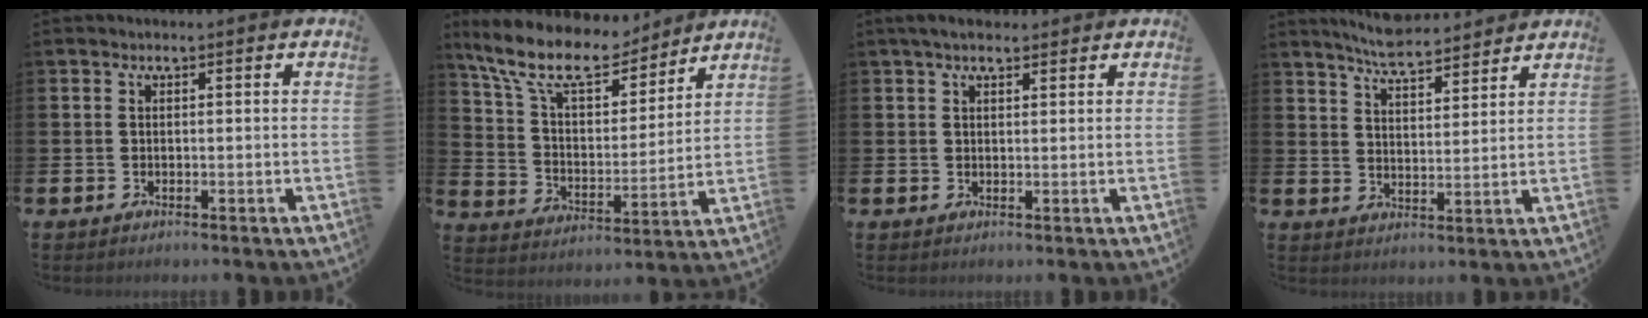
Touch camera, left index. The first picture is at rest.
{"total": 11.9, "force": [10.0, 4.0, 4.9], "torque": [-0.134, -0.056, 0.179]}
{"total": 3.3, "force": [2.6, 1.3, 1.5], "torque": [-0.024, 0.000, 0.046]}
{"total": 6.2, "force": [6.0, 0.5, 1.1], "torque": [-0.036, -0.032, 0.109]}